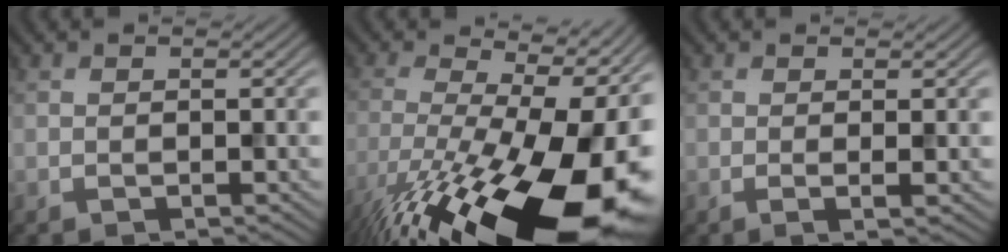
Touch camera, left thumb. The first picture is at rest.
{"total": 20.2, "force": [-8.2, 7.3, 17.0], "torque": [-0.264, -0.032, -0.120]}
{"total": 1.4, "force": [0.1, 0.3, 1.4], "torque": [-0.024, 0.001, -0.002]}